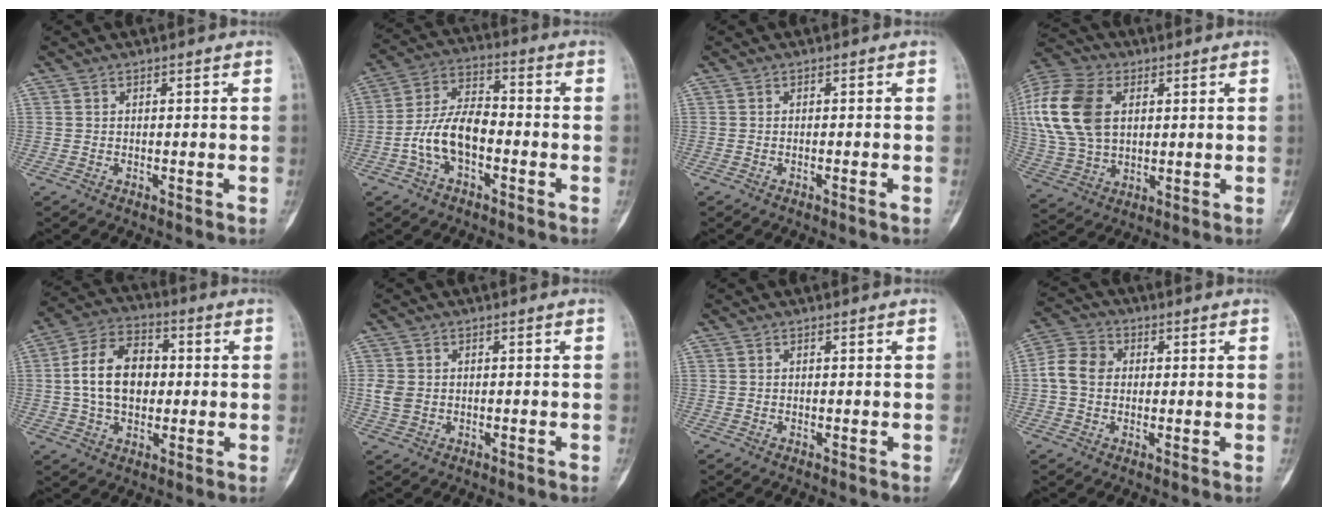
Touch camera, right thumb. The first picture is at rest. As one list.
[{"total": 10.7, "force": [-3.1, 5.9, 8.4], "torque": [-0.157, 0.041, -0.065]}, {"total": 0.8, "force": [-0.5, -0.1, 0.6], "torque": [-0.013, -0.001, -0.007]}, {"total": 19.9, "force": [4.6, 13.4, 14.0], "torque": [-0.312, 0.006, 0.087]}, {"total": 13.0, "force": [0.4, 8.8, 9.5], "torque": [-0.152, 0.020, 0.001]}, {"total": 3.3, "force": [-0.2, 2.6, 2.0], "torque": [-0.039, 0.003, -0.004]}, {"total": 0.0}, {"total": 7.0, "force": [0.2, 5.7, 4.0], "torque": [-0.070, 0.020, -0.007]}]